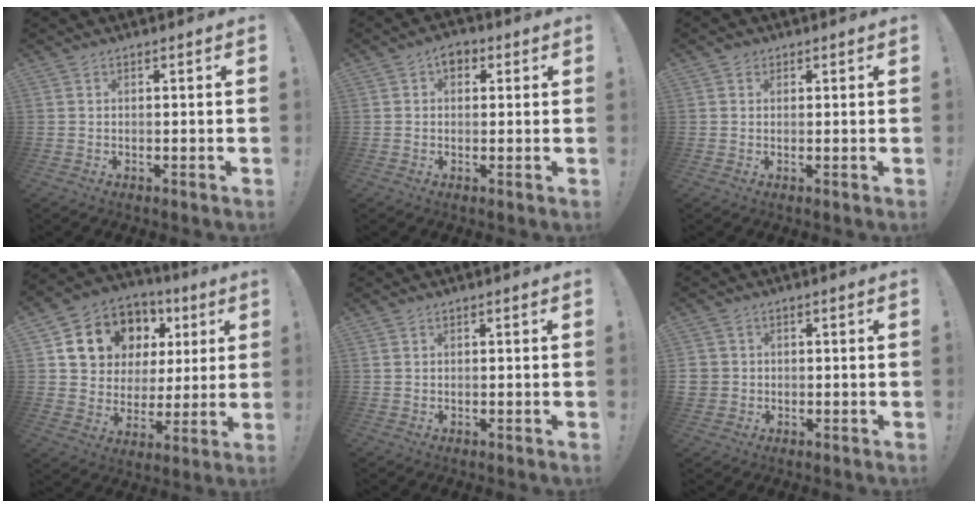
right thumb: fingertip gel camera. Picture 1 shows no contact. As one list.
[{"total": 3.9, "force": [1.4, 2.8, 2.3], "torque": [-0.024, -0.001, 0.021]}, {"total": 1.4, "force": [0.8, 1.1, 0.4], "torque": [-0.007, 0.001, 0.013]}, {"total": 12.5, "force": [6.3, 10.0, 4.0], "torque": [-0.067, -0.042, 0.138]}, {"total": 0.7, "force": [0.4, 0.5, 0.1], "torque": [-0.003, 0.001, 0.008]}, {"total": 3.5, "force": [0.1, 3.4, 1.0], "torque": [-0.022, 0.001, 0.003]}]